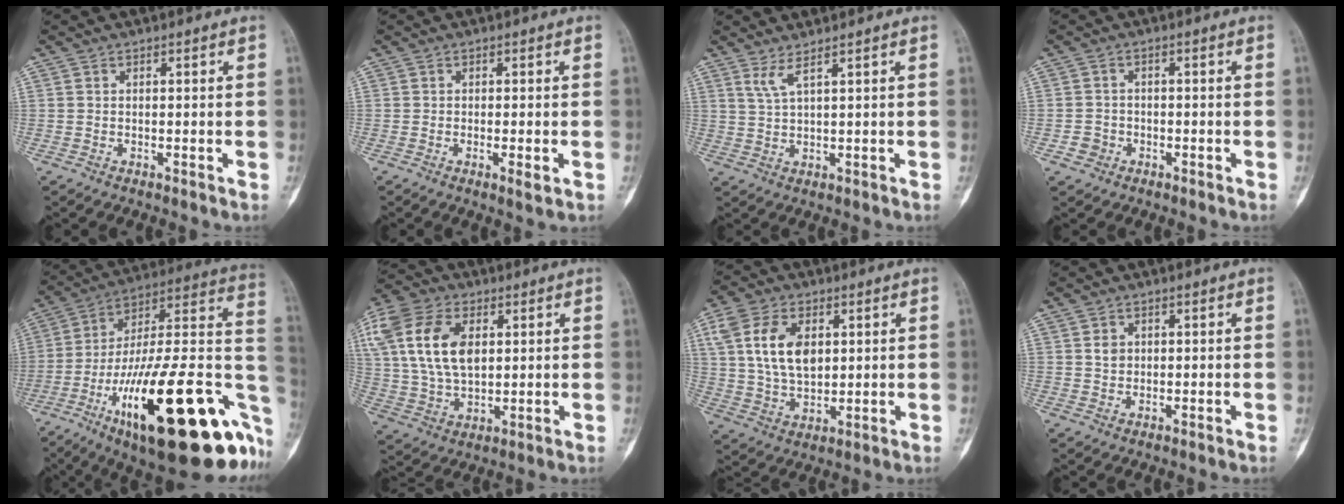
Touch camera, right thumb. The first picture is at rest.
{"total": 2.1, "force": [-0.5, 0.5, 2.0], "torque": [-0.031, -0.005, -0.007]}
{"total": 2.9, "force": [2.0, 0.0, 2.1], "torque": [-0.050, -0.020, 0.048]}
{"total": 2.3, "force": [-1.0, 2.1, 0.3], "torque": [0.006, 0.013, -0.020]}
{"total": 38.0, "force": [-14.0, 11.7, 33.3], "torque": [-0.419, 0.054, -0.215]}
{"total": 21.2, "force": [5.9, 13.5, 15.2], "torque": [-0.342, 0.015, 0.111]}
{"total": 11.8, "force": [3.1, 7.4, 8.7], "torque": [-0.154, -0.007, 0.063]}
{"total": 2.0, "force": [0.6, 1.7, 1.0], "torque": [-0.008, -0.002, 0.013]}